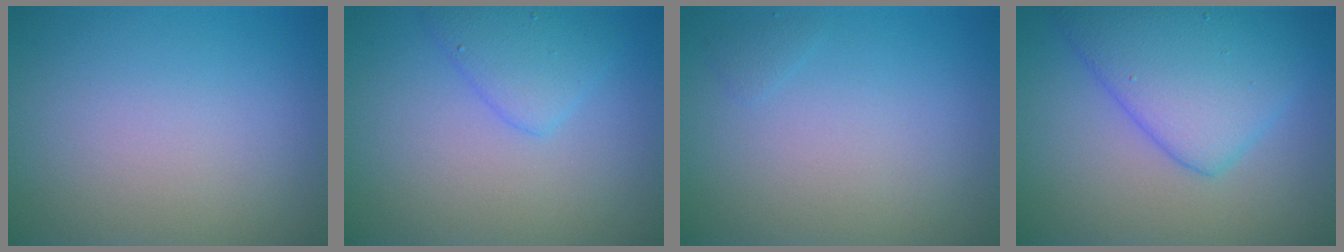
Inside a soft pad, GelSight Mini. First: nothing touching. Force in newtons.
{"total": 2.8, "press": 2.8, "slide": 0.1}
{"total": 0.5, "press": 0.5, "slide": 0.1}
{"total": 6.8, "press": 6.8, "slide": 0.4}